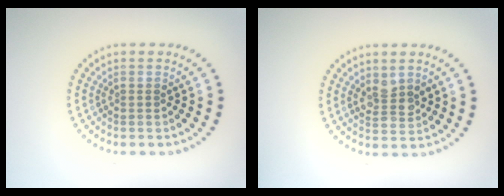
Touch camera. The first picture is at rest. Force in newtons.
{"total": 2.3, "press": 2.2, "slide": 0.6}